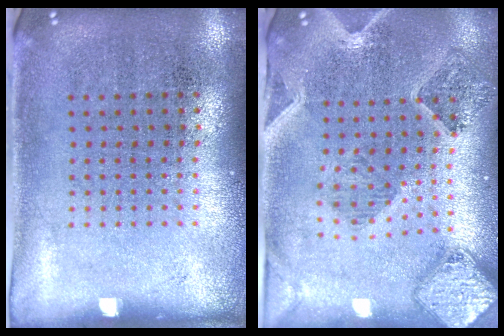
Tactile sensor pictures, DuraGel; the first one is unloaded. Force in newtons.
{"total": 1.6, "press": 1.6, "slide": 0.4}